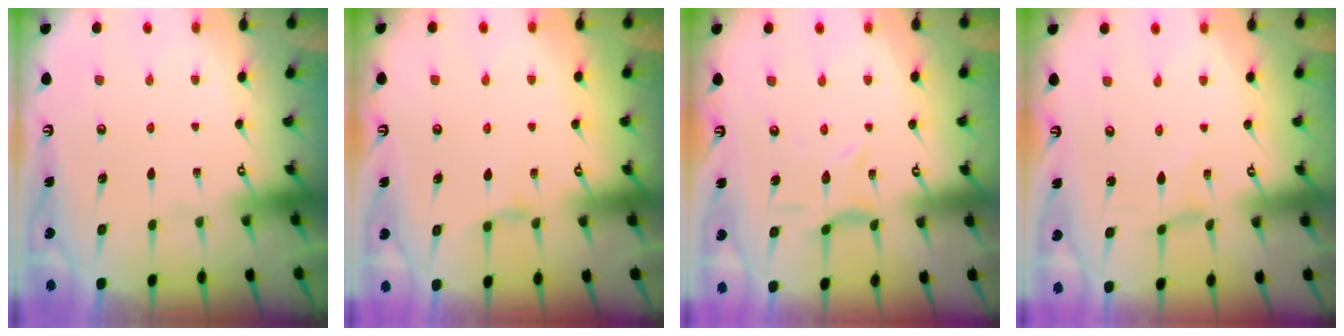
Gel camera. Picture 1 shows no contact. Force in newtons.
{"total": 2.8, "press": 2.7, "slide": 0.6}
{"total": 2.4, "press": 2.4, "slide": 0.1}
{"total": 0.5, "press": 0.5, "slide": 0.2}